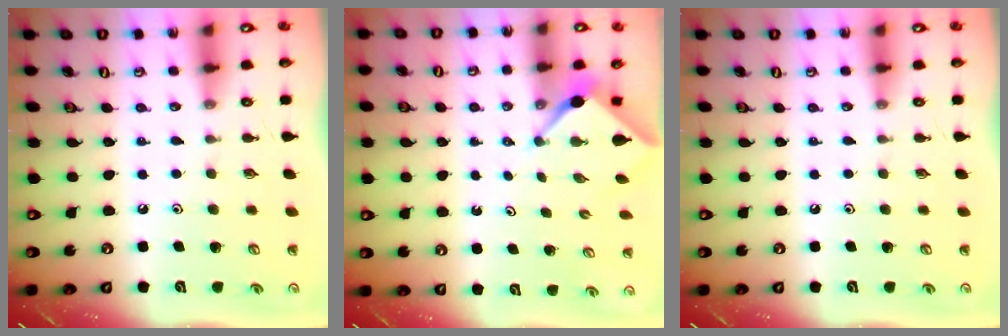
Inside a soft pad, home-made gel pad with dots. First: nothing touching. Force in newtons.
{"total": 2.3, "press": 2.3, "slide": 0.2}
{"total": 0.0}